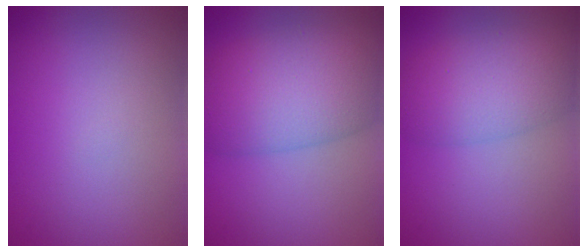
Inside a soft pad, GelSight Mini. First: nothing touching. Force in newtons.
{"total": 8.7, "press": 8.7, "slide": 0.4}
{"total": 5.6, "press": 5.6, "slide": 0.0}